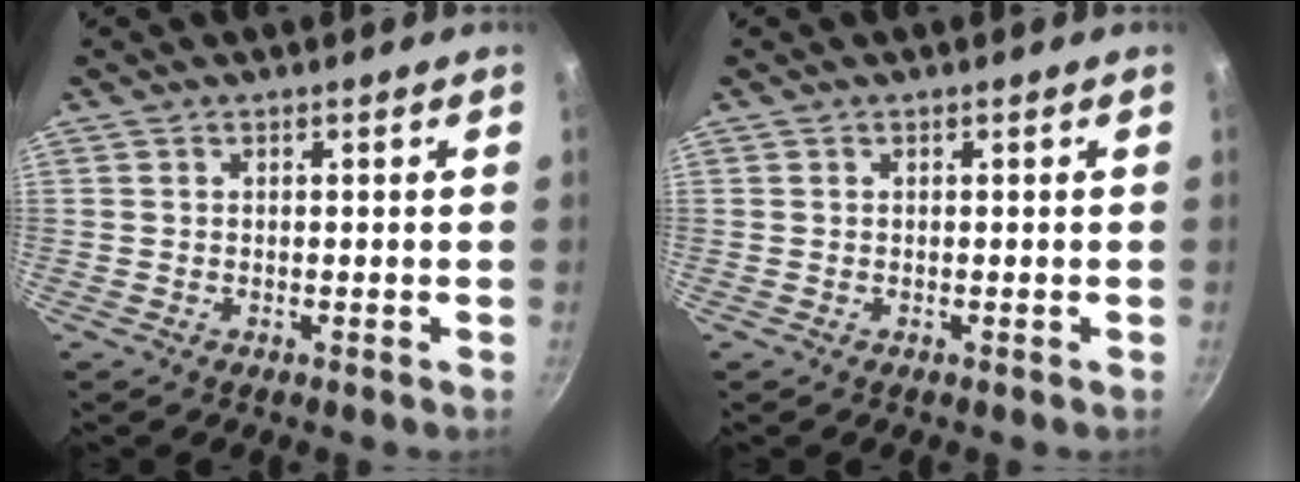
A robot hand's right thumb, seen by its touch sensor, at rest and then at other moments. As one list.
[{"total": 0.0}]